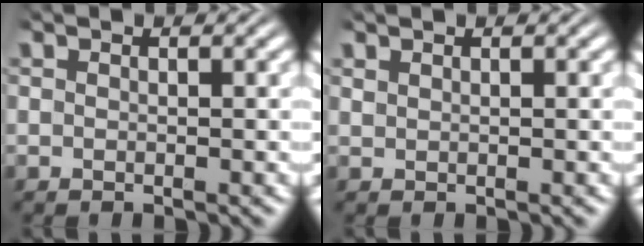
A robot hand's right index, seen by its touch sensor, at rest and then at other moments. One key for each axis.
{"total": 0.6, "fx": 0.6, "fy": 0.2, "fz": -0.2, "tx": -0.001, "ty": -0.001, "tz": 0.014}